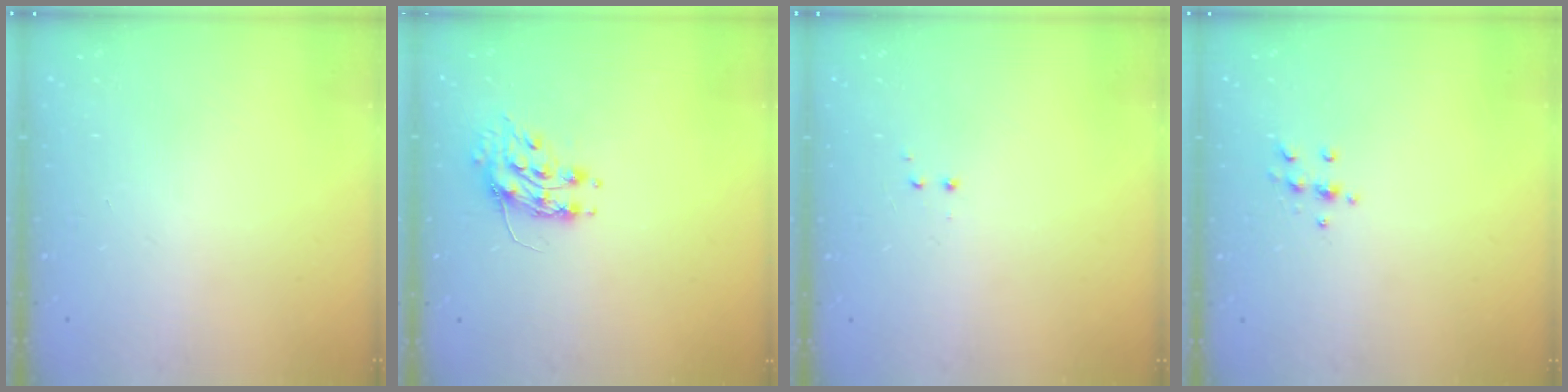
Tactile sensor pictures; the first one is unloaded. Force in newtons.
{"total": 7.9, "press": 7.9, "slide": 0.1}
{"total": 1.2, "press": 1.1, "slide": 0.6}
{"total": 7.2, "press": 7.1, "slide": 0.7}